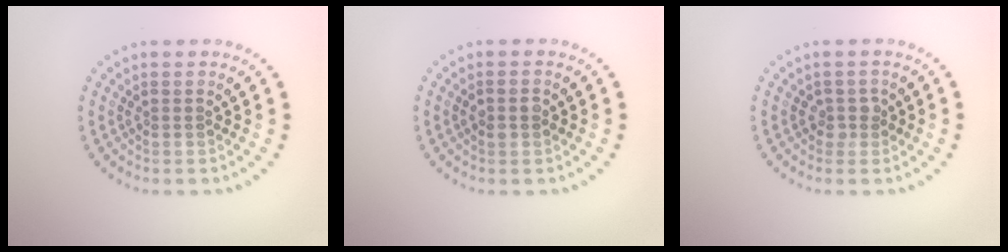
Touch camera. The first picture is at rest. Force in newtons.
{"total": 1.4, "press": 1.4, "slide": 0.2}
{"total": 1.2, "press": 1.0, "slide": 0.7}